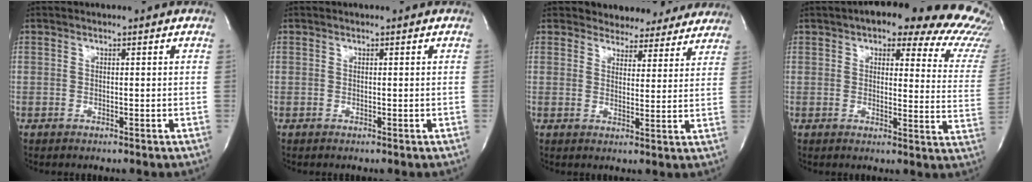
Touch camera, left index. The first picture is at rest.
{"total": 0.0}
{"total": 11.1, "force": [10.0, 4.7, 1.4], "torque": [0.013, -0.011, 0.100]}
{"total": 21.1, "force": [17.3, 5.2, 10.9], "torque": [-0.118, -0.040, 0.174]}